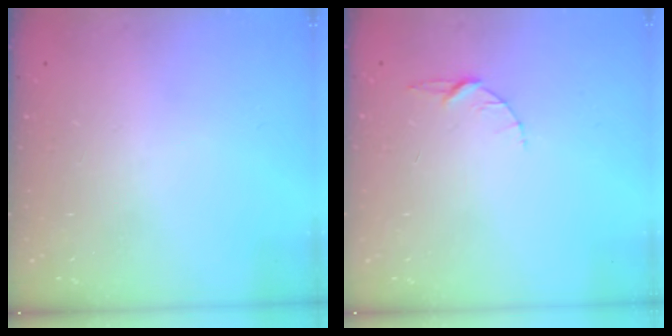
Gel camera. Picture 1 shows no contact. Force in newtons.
{"total": 3.4, "press": 3.3, "slide": 0.4}